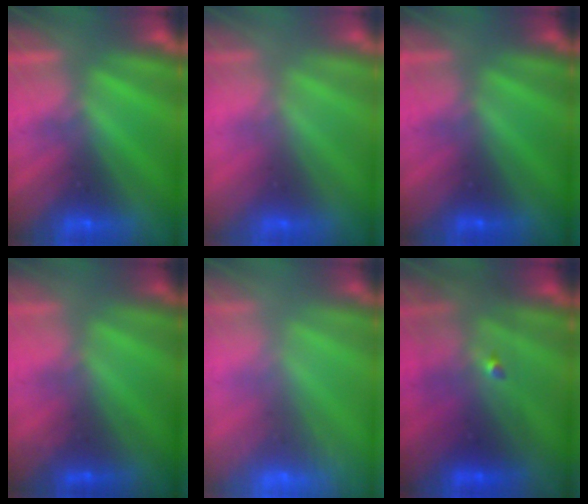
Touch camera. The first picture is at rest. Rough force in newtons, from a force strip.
{"total": 2.5}
{"total": 2.4}
{"total": 1.8}
{"total": 6.3}
{"total": 4.0}